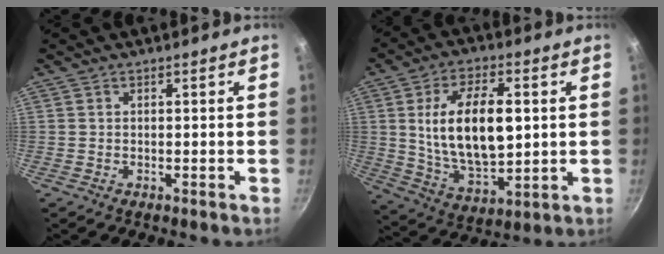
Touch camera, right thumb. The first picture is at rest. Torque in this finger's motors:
{"motor_torque": [-0.40, 1.11, 0.58, 0.50, 0.19]}